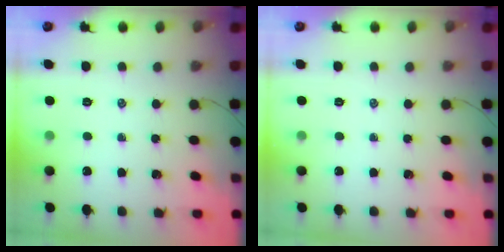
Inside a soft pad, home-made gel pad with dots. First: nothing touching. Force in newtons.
{"total": 0.0}